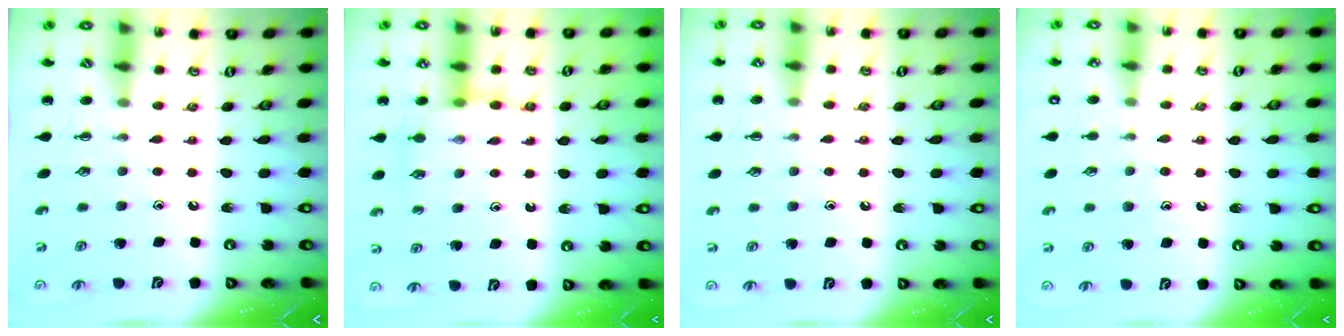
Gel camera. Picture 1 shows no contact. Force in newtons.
{"total": 8.3, "press": 8.3, "slide": 0.7}
{"total": 6.6, "press": 6.2, "slide": 2.2}
{"total": 7.0, "press": 6.9, "slide": 1.2}